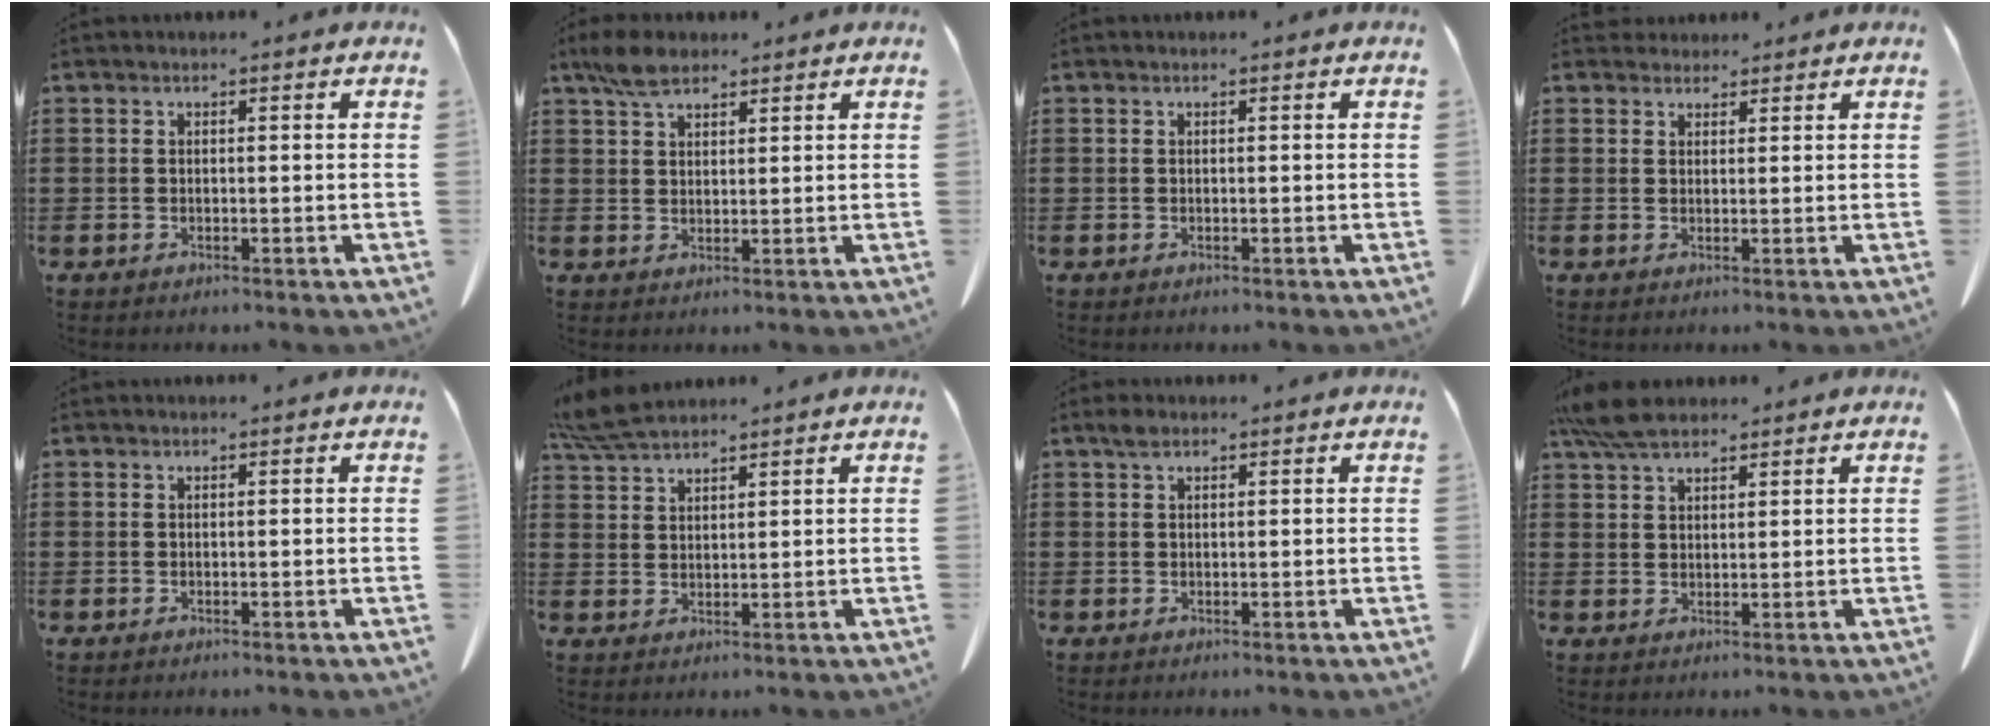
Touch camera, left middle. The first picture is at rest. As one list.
[{"total": 4.5, "force": [3.3, 1.9, 2.3], "torque": [-0.054, 0.007, 0.063]}, {"total": 0.0}, {"total": 2.1, "force": [1.9, 0.8, 0.1], "torque": [0.000, -0.002, 0.037]}, {"total": 0.0}, {"total": 5.5, "force": [4.8, 0.8, 2.4], "torque": [-0.062, -0.009, 0.093]}, {"total": 1.4, "force": [0.9, 0.6, 0.8], "torque": [-0.021, 0.002, 0.018]}, {"total": 6.0, "force": [4.9, 1.6, 3.1], "torque": [-0.074, -0.005, 0.094]}]